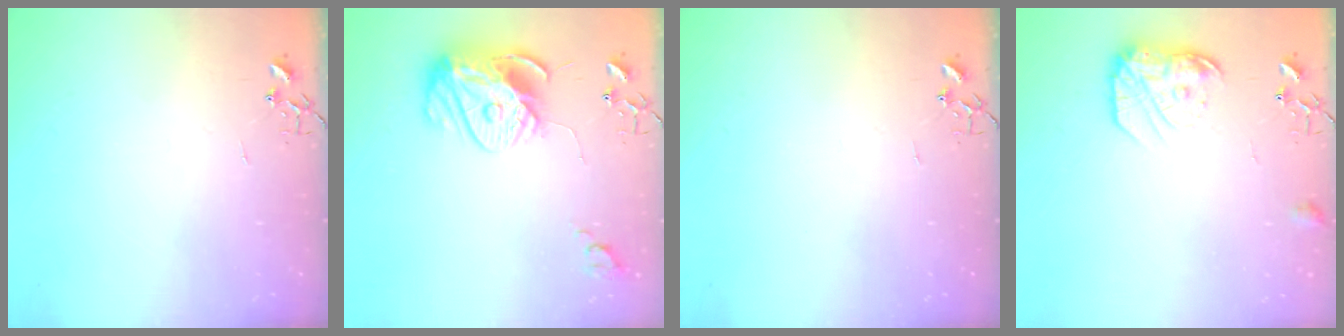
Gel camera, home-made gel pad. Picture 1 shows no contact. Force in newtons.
{"total": 13.9, "press": 13.8, "slide": 1.3}
{"total": 0.0}
{"total": 14.3, "press": 14.3, "slide": 0.9}